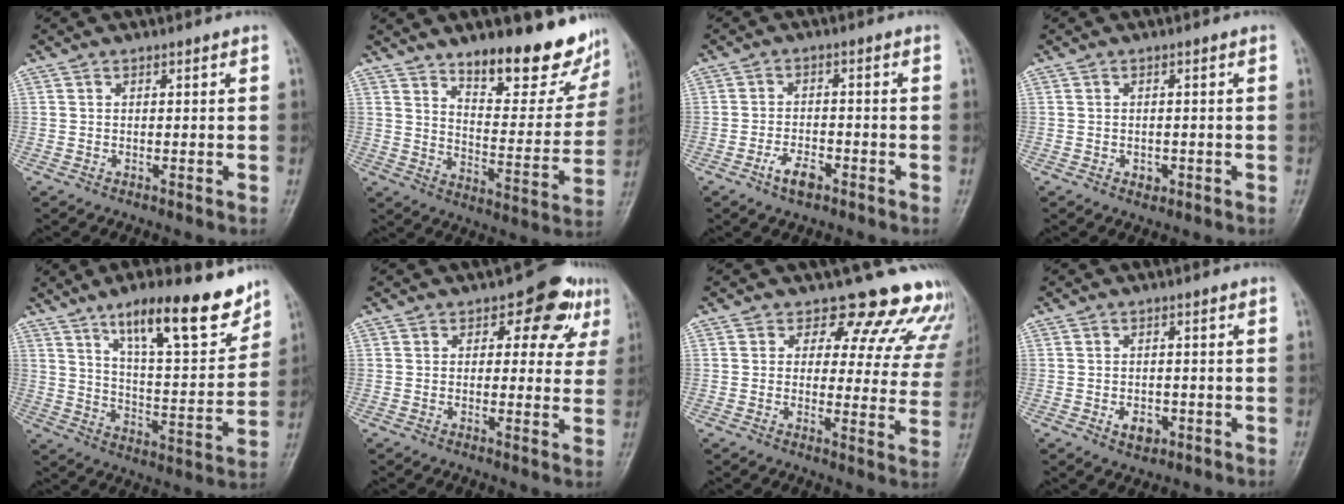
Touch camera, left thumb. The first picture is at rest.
{"total": 19.0, "force": [13.8, 6.8, 11.2], "torque": [-0.099, -0.097, 0.201]}
{"total": 4.4, "force": [-2.6, 2.1, 2.9], "torque": [-0.050, 0.015, -0.047]}
{"total": 1.7, "force": [-0.6, 1.3, 0.9], "torque": [-0.004, 0.002, -0.006]}
{"total": 17.7, "force": [11.8, 4.9, 12.3], "torque": [-0.152, -0.067, 0.193]}
{"total": 8.3, "force": [3.5, 5.2, 5.5], "torque": [-0.018, -0.003, 0.034]}
{"total": 14.6, "force": [12.9, 6.1, 3.0], "torque": [0.027, -0.088, 0.121]}
{"total": 3.6, "force": [-1.3, 2.6, 2.2], "torque": [-0.023, 0.004, -0.017]}